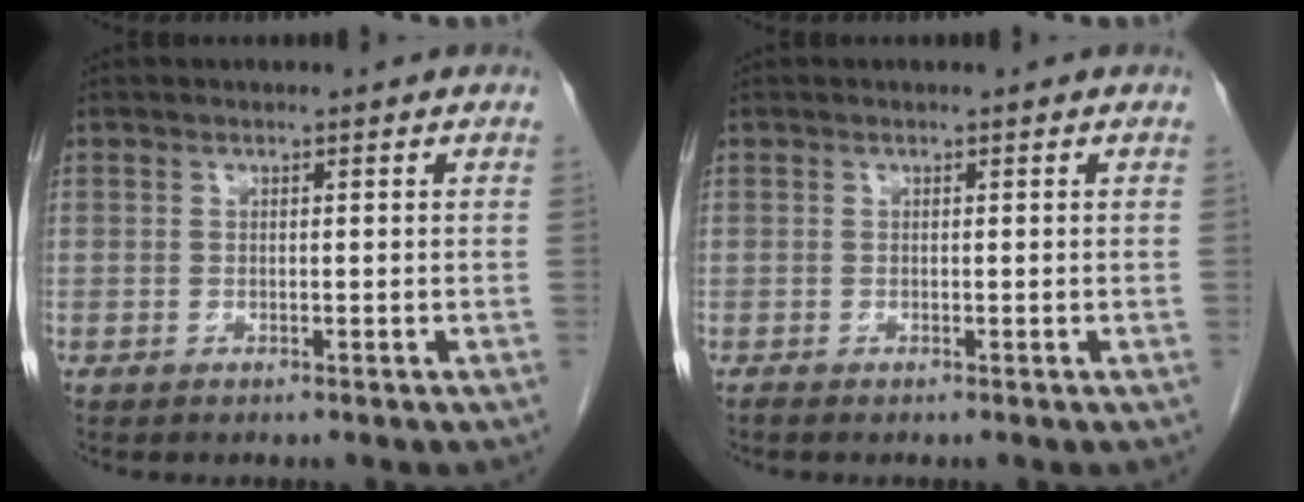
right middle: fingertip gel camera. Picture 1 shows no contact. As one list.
[{"total": 0.0}]